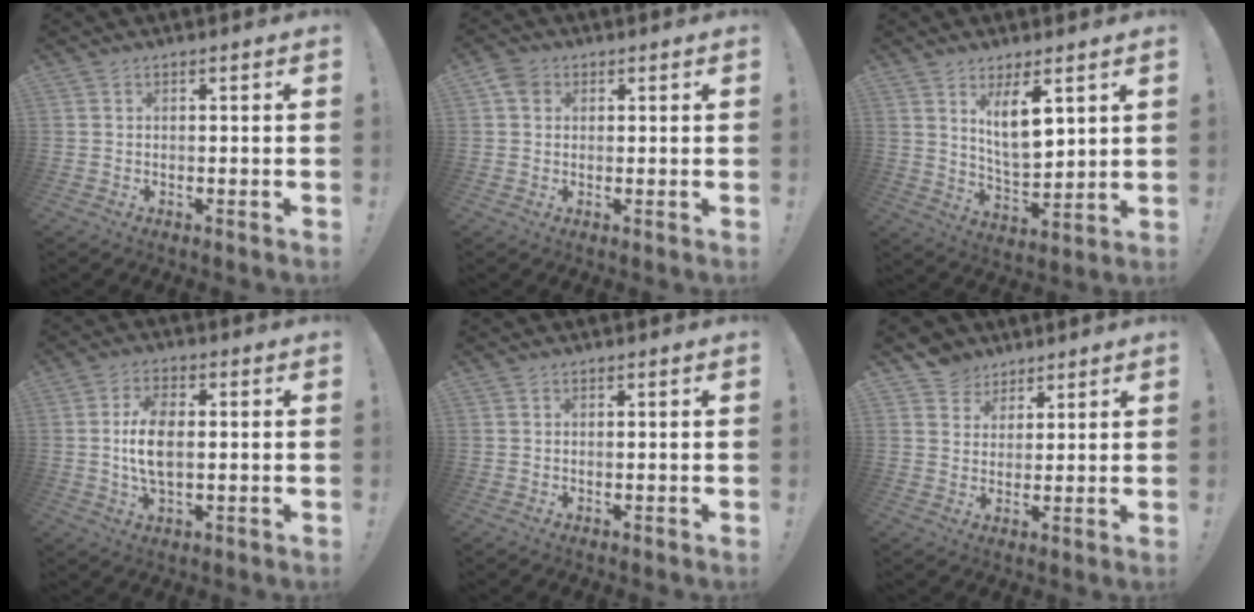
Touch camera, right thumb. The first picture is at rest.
{"total": 4.1, "force": [1.4, 3.4, 1.9], "torque": [-0.025, 0.004, 0.027]}
{"total": 10.6, "force": [5.1, 4.3, 8.2], "torque": [-0.140, -0.034, 0.089]}
{"total": 9.3, "force": [0.4, 4.8, 8.0], "torque": [-0.147, -0.008, 0.002]}
{"total": 0.9, "force": [0.5, 0.7, 0.0], "torque": [0.004, 0.000, 0.010]}
{"total": 6.0, "force": [3.8, 4.5, 0.2], "torque": [-0.013, -0.029, 0.078]}